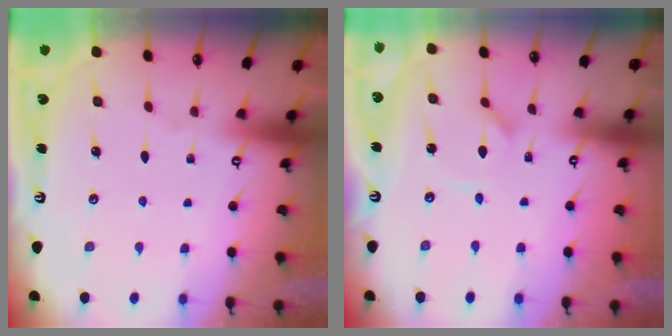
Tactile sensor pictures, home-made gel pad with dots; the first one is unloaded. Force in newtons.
{"total": 1.5, "press": 1.5, "slide": 0.3}